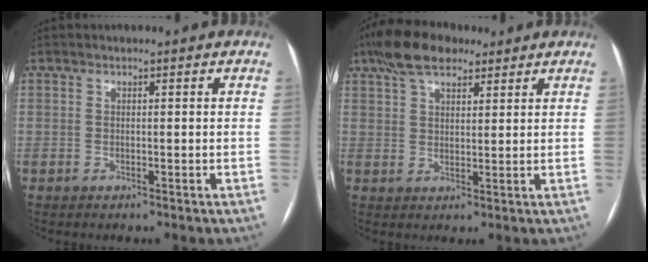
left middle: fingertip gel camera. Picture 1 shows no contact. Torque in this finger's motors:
{"motor_torque": [0.90, -0.91, 0.56, 0.12]}